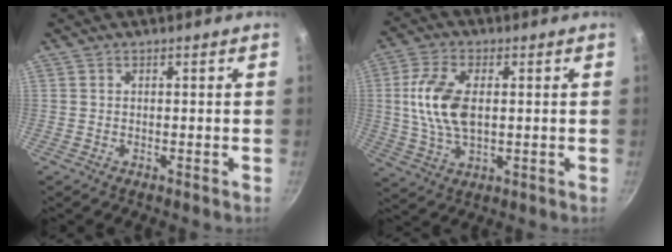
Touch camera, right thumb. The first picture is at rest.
{"total": 11.9, "force": [1.2, 6.4, 10.0], "torque": [-0.206, 0.000, 0.024]}